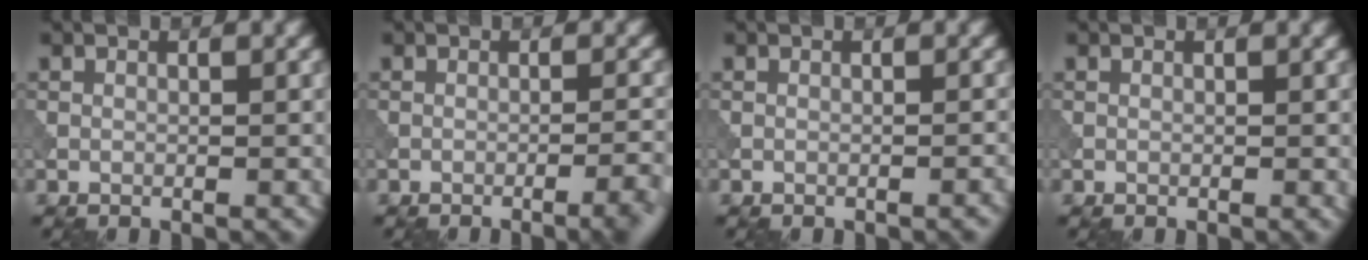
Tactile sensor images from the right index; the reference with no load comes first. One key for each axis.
{"total": 3.6, "fx": -2.0, "fy": 0.8, "fz": 2.9, "tx": -0.029, "ty": 0.014, "tz": -0.035}
{"total": 0.9, "fx": -0.5, "fy": 0.2, "fz": 0.7, "tx": -0.005, "ty": 0.004, "tz": -0.012}
{"total": 0.0}